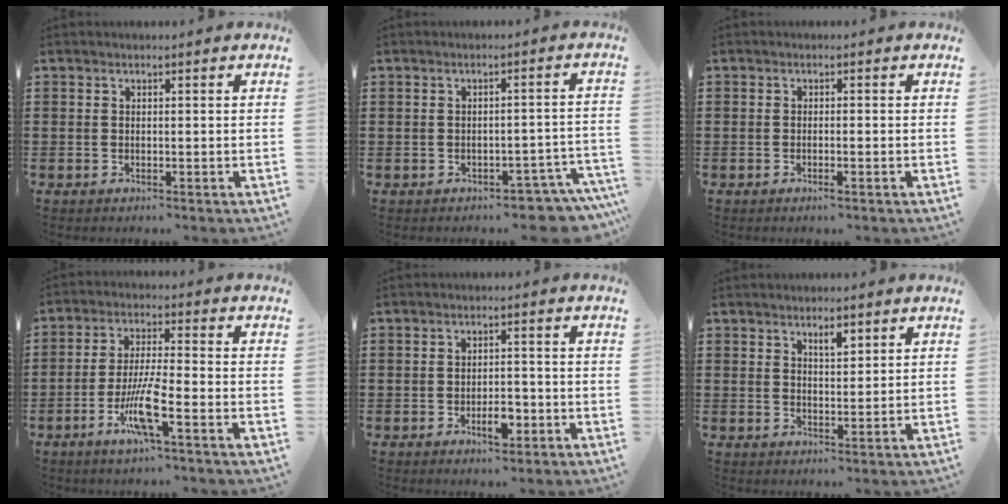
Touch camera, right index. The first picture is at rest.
{"total": 3.1, "force": [-3.0, 0.7, 0.6], "torque": [-0.014, 0.004, -0.062]}
{"total": 0.9, "force": [-0.5, 0.0, 0.8], "torque": [-0.015, -0.004, -0.009]}
{"total": 8.2, "force": [-3.7, 1.0, 7.3], "torque": [-0.149, -0.011, -0.071]}
{"total": 4.0, "force": [-1.8, 1.6, 3.2], "torque": [-0.053, 0.006, -0.030]}
{"total": 2.5, "force": [1.8, 0.9, 1.5], "torque": [-0.025, 0.000, 0.029]}